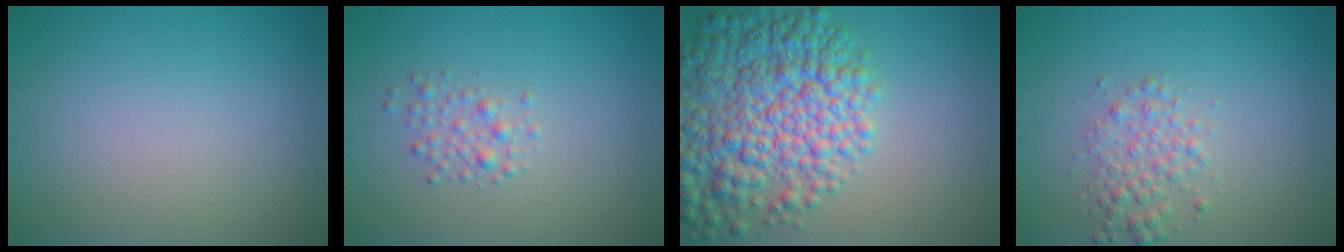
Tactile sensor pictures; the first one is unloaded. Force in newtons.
{"total": 1.6, "press": 1.6, "slide": 0.1}
{"total": 9.8, "press": 9.8, "slide": 0.4}
{"total": 2.4, "press": 2.4, "slide": 0.0}